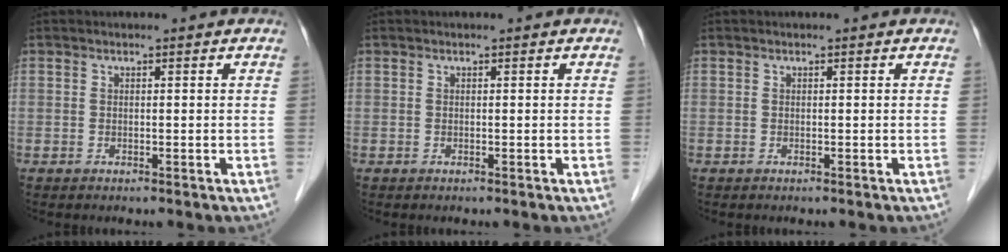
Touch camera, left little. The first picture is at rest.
{"total": 0.0}
{"total": 0.0}